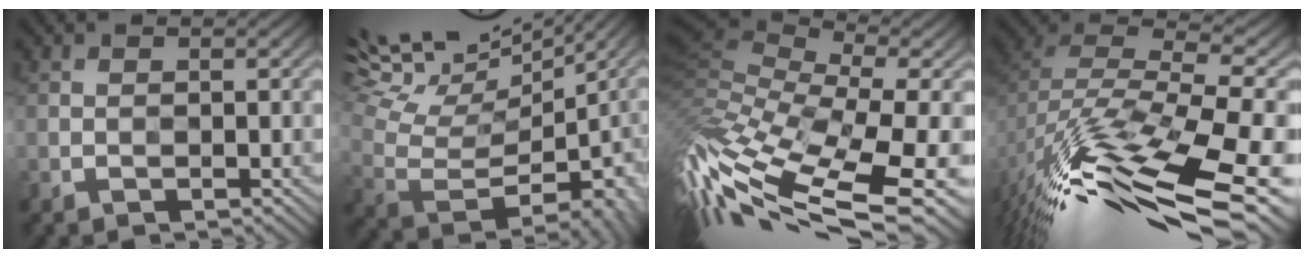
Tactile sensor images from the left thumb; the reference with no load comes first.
{"total": 14.3, "force": [10.5, 4.3, 8.7], "torque": [-0.179, 0.032, 0.162]}
{"total": 14.1, "force": [-4.1, 5.4, 12.4], "torque": [-0.260, -0.007, -0.038]}
{"total": 15.8, "force": [-9.3, 5.5, 11.5], "torque": [-0.253, -0.021, -0.145]}